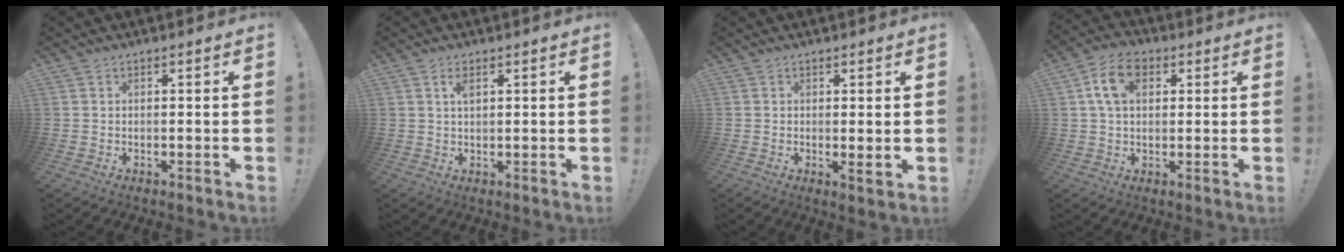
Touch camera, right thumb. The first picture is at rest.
{"total": 2.6, "force": [1.1, 1.0, 2.1], "torque": [-0.029, -0.004, 0.015]}
{"total": 2.6, "force": [0.6, -0.1, 2.5], "torque": [-0.037, -0.006, 0.008]}
{"total": 9.9, "force": [3.2, 6.4, 6.8], "torque": [-0.122, 0.012, 0.061]}